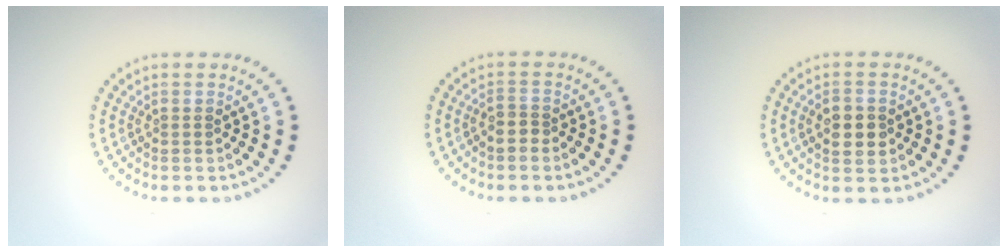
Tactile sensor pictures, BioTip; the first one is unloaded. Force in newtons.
{"total": 1.5, "press": 1.2, "slide": 0.9}
{"total": 2.8, "press": 2.8, "slide": 0.1}